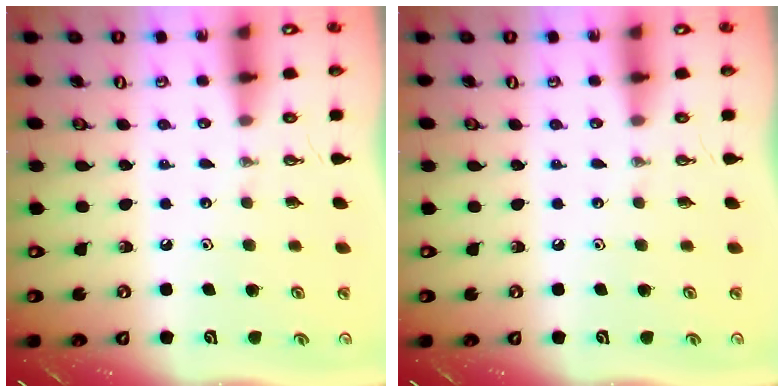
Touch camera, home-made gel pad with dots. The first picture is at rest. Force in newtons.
{"total": 0.0}